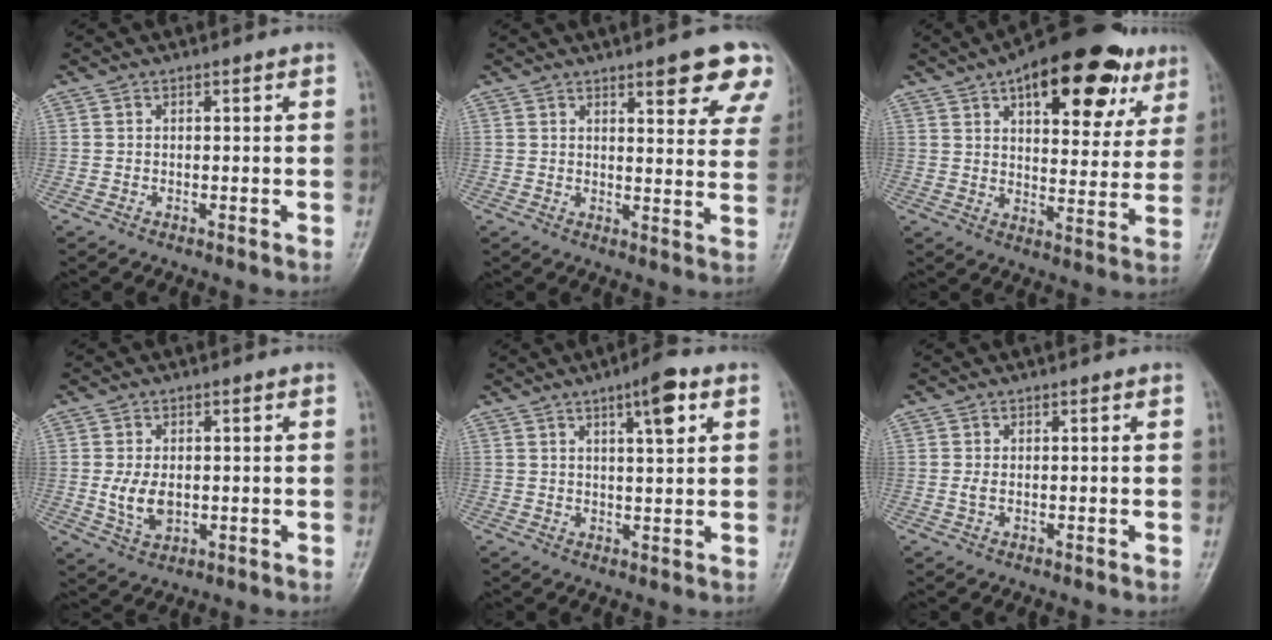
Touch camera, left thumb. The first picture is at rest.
{"total": 12.0, "force": [7.3, 3.3, 8.9], "torque": [-0.074, -0.033, 0.084]}
{"total": 22.8, "force": [12.0, 10.3, 16.4], "torque": [-0.191, -0.015, 0.170]}
{"total": 5.7, "force": [-0.2, 3.6, 4.4], "torque": [-0.079, -0.007, 0.004]}
{"total": 6.6, "force": [3.2, 1.6, 5.6], "torque": [-0.076, -0.010, 0.045]}
{"total": 1.2, "force": [0.2, 0.5, 1.0], "torque": [-0.022, 0.001, 0.007]}